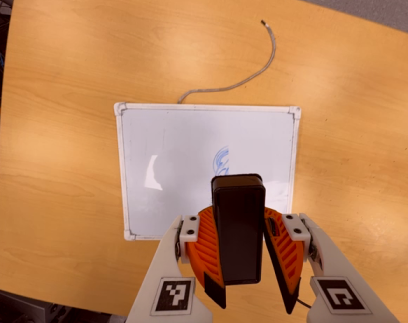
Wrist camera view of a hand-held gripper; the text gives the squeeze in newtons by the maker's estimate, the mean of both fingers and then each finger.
{"total": 9.0, "left": 9.5, "right": 8.6}